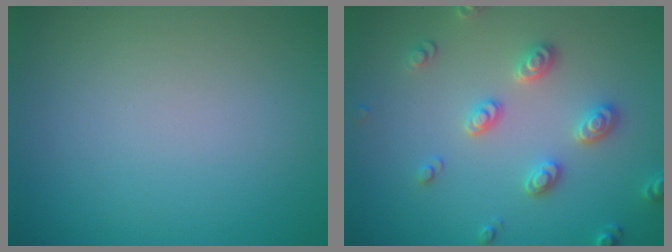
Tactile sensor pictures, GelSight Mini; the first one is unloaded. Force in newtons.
{"total": 2.9, "press": 2.8, "slide": 0.4}